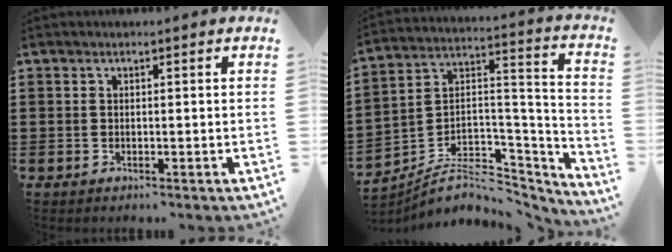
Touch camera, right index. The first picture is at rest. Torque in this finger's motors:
{"motor_torque": [-0.37, 0.21, -1.05, -0.21]}